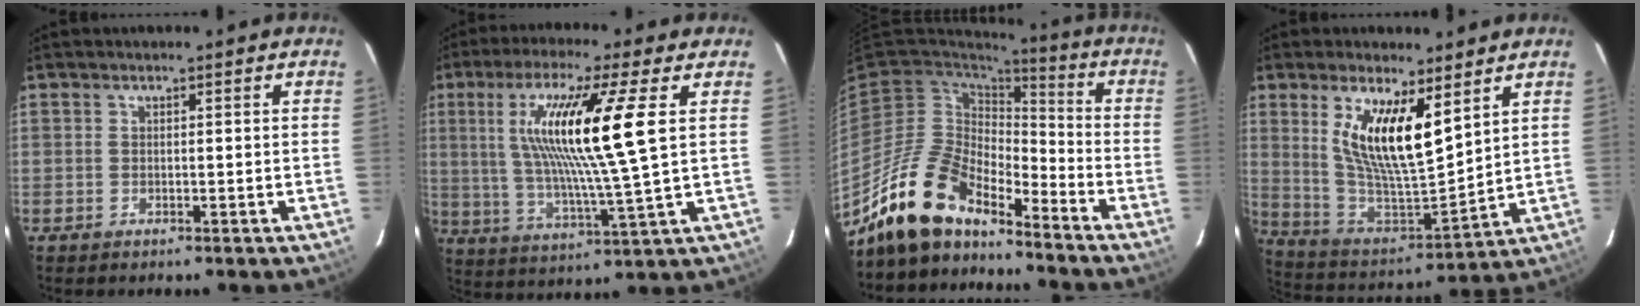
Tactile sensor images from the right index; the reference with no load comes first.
{"total": 16.5, "force": [4.4, -0.1, 15.9], "torque": [-0.286, -0.003, 0.085]}
{"total": 15.6, "force": [-13.2, 5.2, 6.5], "torque": [-0.133, -0.003, -0.248]}
{"total": 15.7, "force": [7.3, 4.7, 13.1], "torque": [-0.252, -0.009, 0.146]}